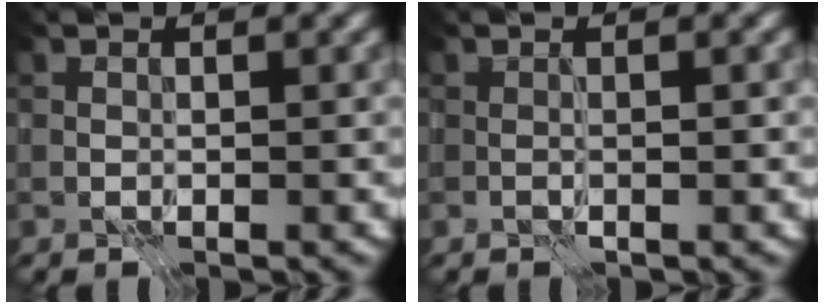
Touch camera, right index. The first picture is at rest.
{"total": 0.5, "force": [-0.2, -0.4, 0.2], "torque": [-0.003, 0.000, -0.006]}